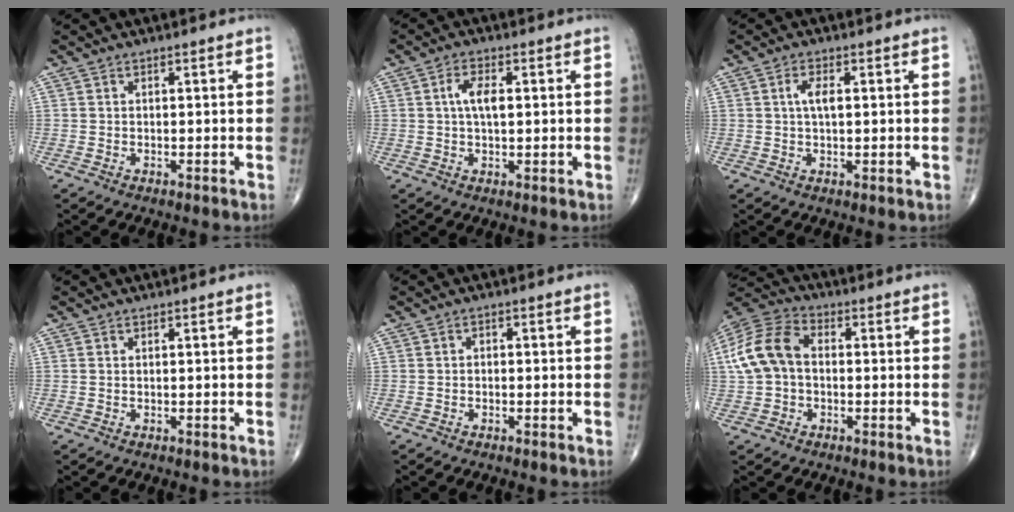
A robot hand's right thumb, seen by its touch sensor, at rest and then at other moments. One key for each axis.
{"total": 5.1, "fx": 0.8, "fy": 2.3, "fz": 4.5, "tx": -0.084, "ty": 0.000, "tz": 0.010}
{"total": 3.8, "fx": 0.7, "fy": 1.6, "fz": 3.4, "tx": -0.063, "ty": -0.003, "tz": 0.009}
{"total": 0.0}
{"total": 0.6, "fx": -0.3, "fy": 0.4, "fz": 0.2, "tx": 0.005, "ty": 0.002, "tz": -0.010}
{"total": 12.6, "fx": 0.4, "fy": 8.8, "fz": 9.0, "tx": -0.187, "ty": 0.034, "tz": -0.003}